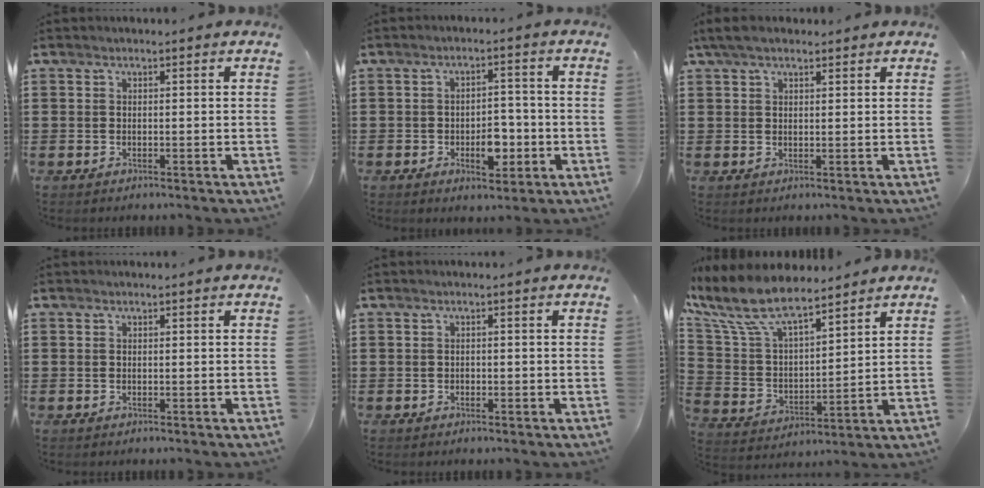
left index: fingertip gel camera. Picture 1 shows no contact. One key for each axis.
{"total": 5.6, "fx": -1.7, "fy": 3.2, "fz": 4.2, "tx": -0.056, "ty": 0.003, "tz": -0.032}
{"total": 3.4, "fx": 2.3, "fy": 1.3, "fz": 2.3, "tx": -0.049, "ty": 0.007, "tz": 0.043}
{"total": 0.0}
{"total": 0.5, "fx": -0.2, "fy": 0.3, "fz": 0.3, "tx": -0.009, "ty": 0.000, "tz": -0.004}
{"total": 10.7, "fx": 8.4, "fy": 3.2, "fz": 5.8, "tx": -0.150, "ty": -0.037, "tz": 0.147}